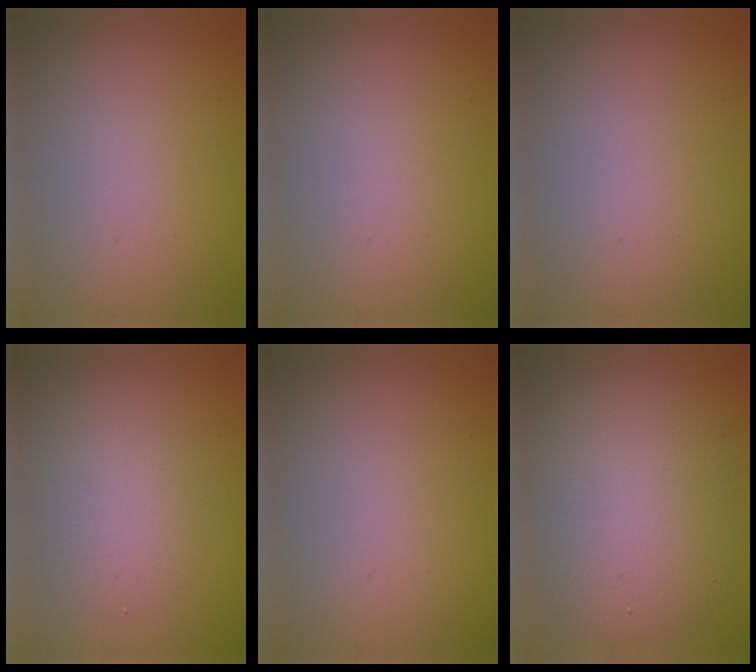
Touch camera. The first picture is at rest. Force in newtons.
{"total": 0.0}
{"total": 0.0}
{"total": 2.6, "press": 2.6, "slide": 0.3}
{"total": 1.6, "press": 1.6, "slide": 0.0}
{"total": 7.8, "press": 7.8, "slide": 0.1}